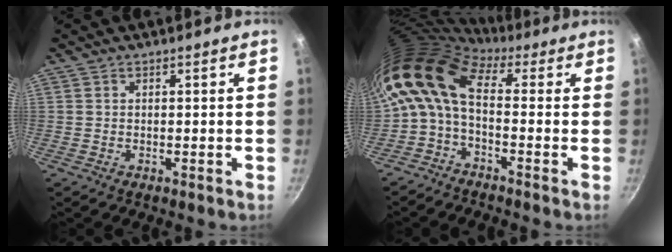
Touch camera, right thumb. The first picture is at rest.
{"total": 11.9, "force": [0.7, 6.6, 9.9], "torque": [-0.207, 0.027, -0.006]}